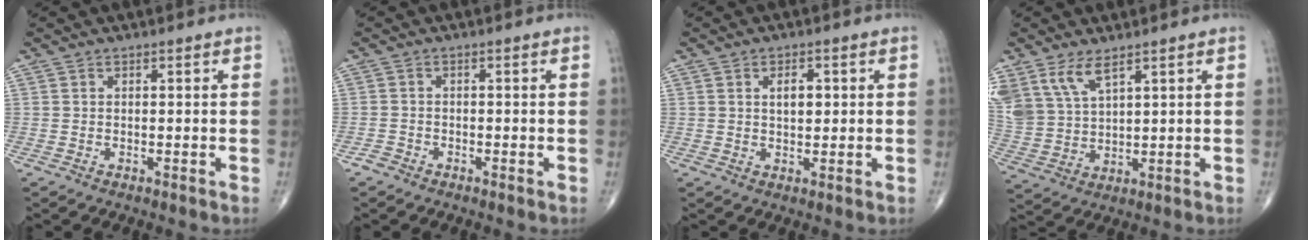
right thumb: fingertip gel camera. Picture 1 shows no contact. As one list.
[{"total": 1.4, "force": [-1.1, 0.8, 0.1], "torque": [-0.002, 0.001, -0.027]}, {"total": 3.5, "force": [0.8, 2.0, 2.8], "torque": [-0.035, -0.002, 0.013]}, {"total": 9.7, "force": [6.2, 4.6, 5.9], "torque": [-0.120, -0.017, 0.141]}]